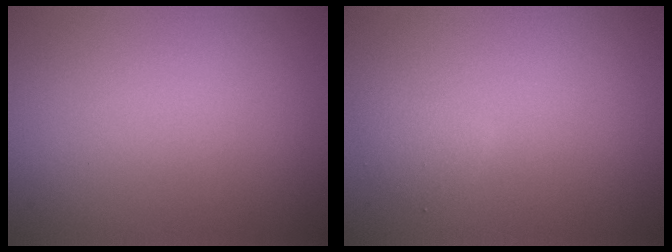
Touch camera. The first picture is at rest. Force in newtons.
{"total": 1.2, "press": 1.2, "slide": 0.0}